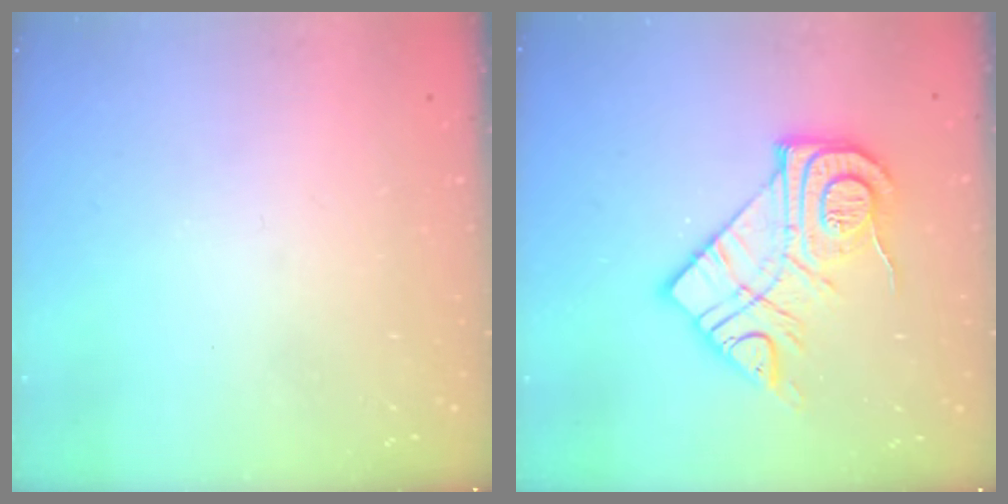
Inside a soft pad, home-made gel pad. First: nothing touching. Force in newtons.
{"total": 16.3, "press": 16.3, "slide": 1.1}